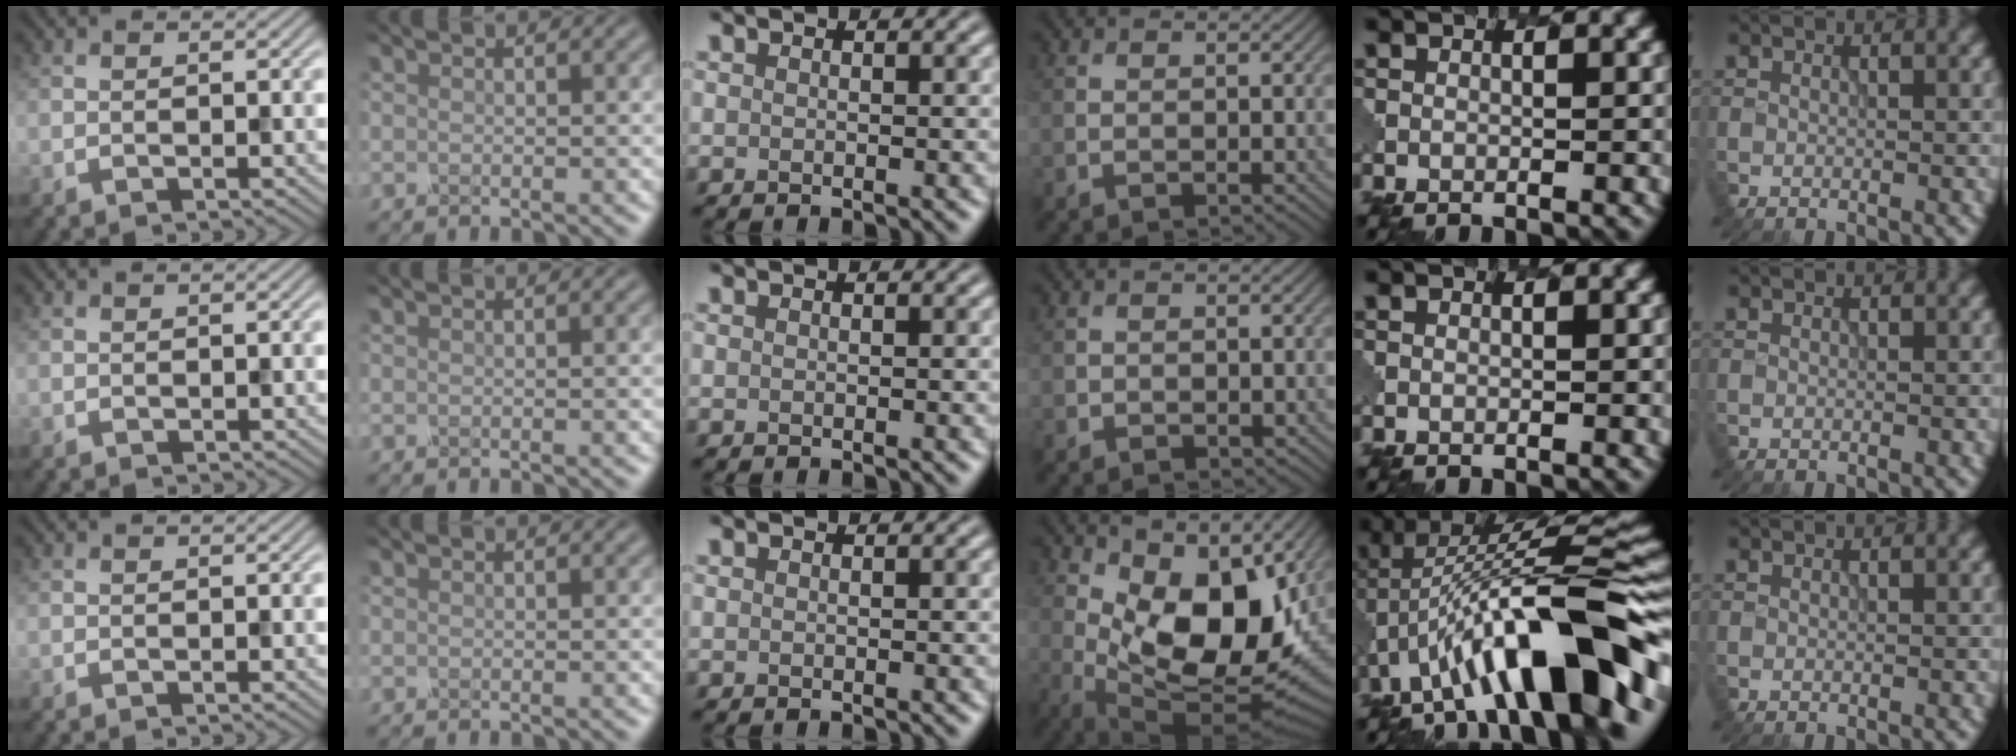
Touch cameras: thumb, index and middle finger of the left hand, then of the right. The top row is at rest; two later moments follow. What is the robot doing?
{"motion": "unscrew", "object": "spray bottle"}